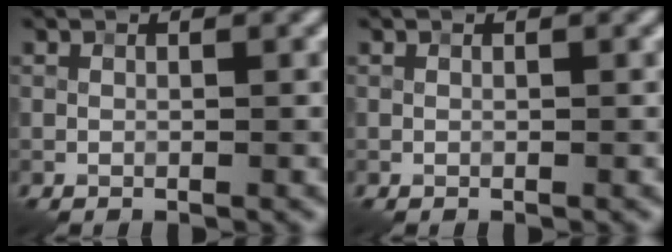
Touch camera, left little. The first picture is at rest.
{"total": 0.0}